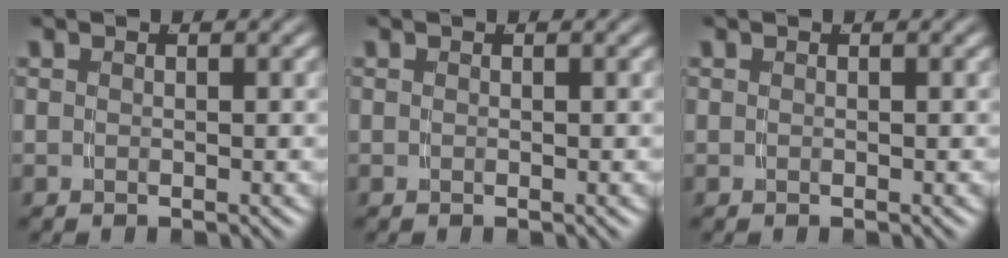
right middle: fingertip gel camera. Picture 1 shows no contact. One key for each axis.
{"total": 0.0}
{"total": 0.0}